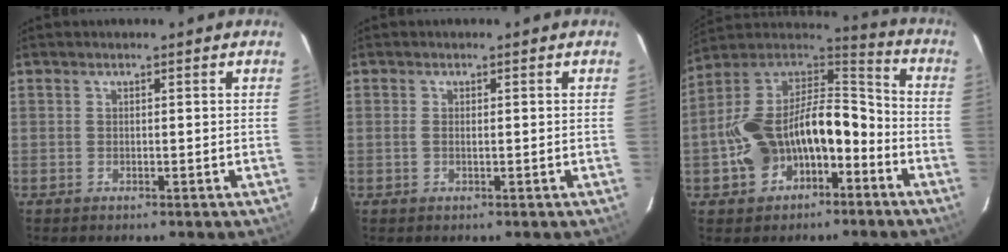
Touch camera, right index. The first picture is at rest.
{"total": 1.0, "force": [0.0, 0.5, 0.9], "torque": [-0.020, 0.000, -0.001]}
{"total": 18.7, "force": [-6.8, 11.9, 12.7], "torque": [-0.265, 0.029, -0.103]}